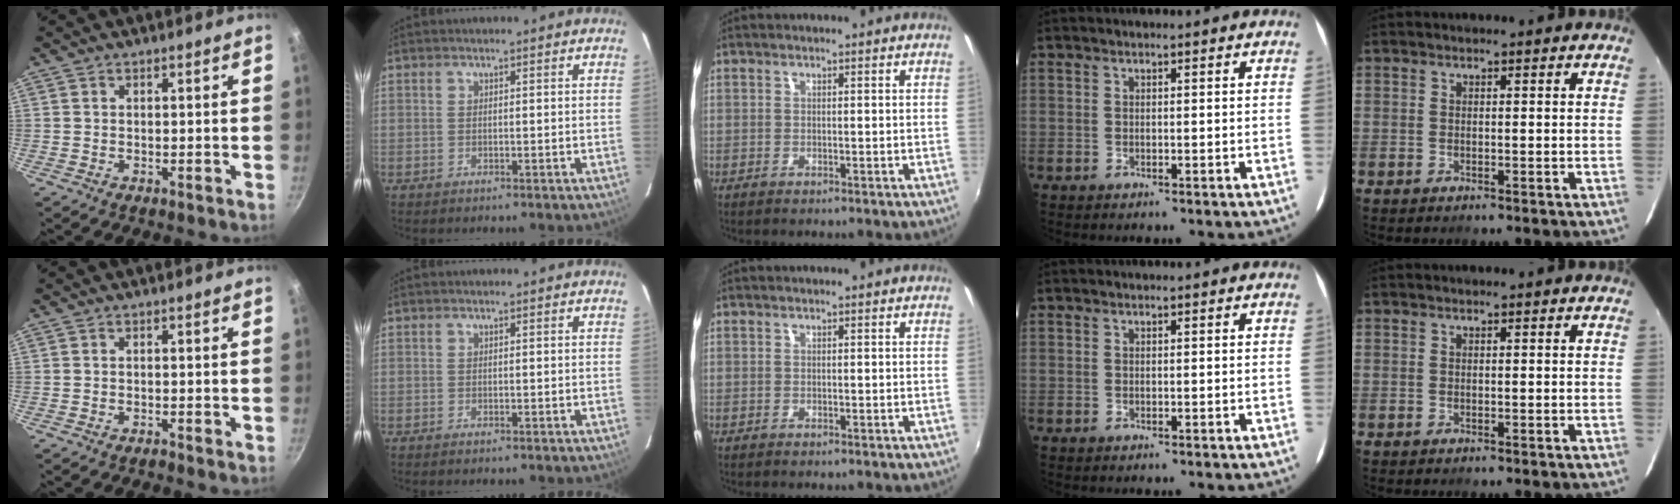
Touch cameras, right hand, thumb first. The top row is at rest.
{"thumb": {"total": 0.5, "force": [-0.5, 0.1, 0.3], "torque": [-0.009, 0.005, -0.010]}}